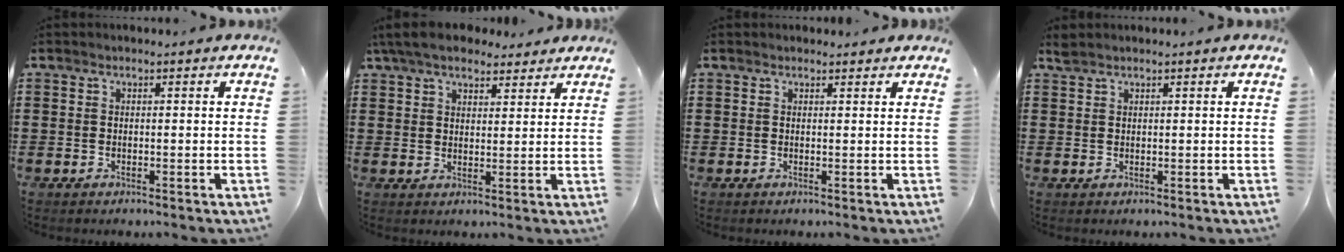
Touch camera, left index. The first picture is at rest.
{"total": 6.0, "force": [5.1, 2.2, 2.4], "torque": [-0.063, -0.004, 0.096]}
{"total": 1.0, "force": [0.8, 0.7, 0.0], "torque": [-0.003, 0.004, 0.015]}
{"total": 0.9, "force": [0.8, 0.2, 0.4], "torque": [-0.010, 0.000, 0.017]}